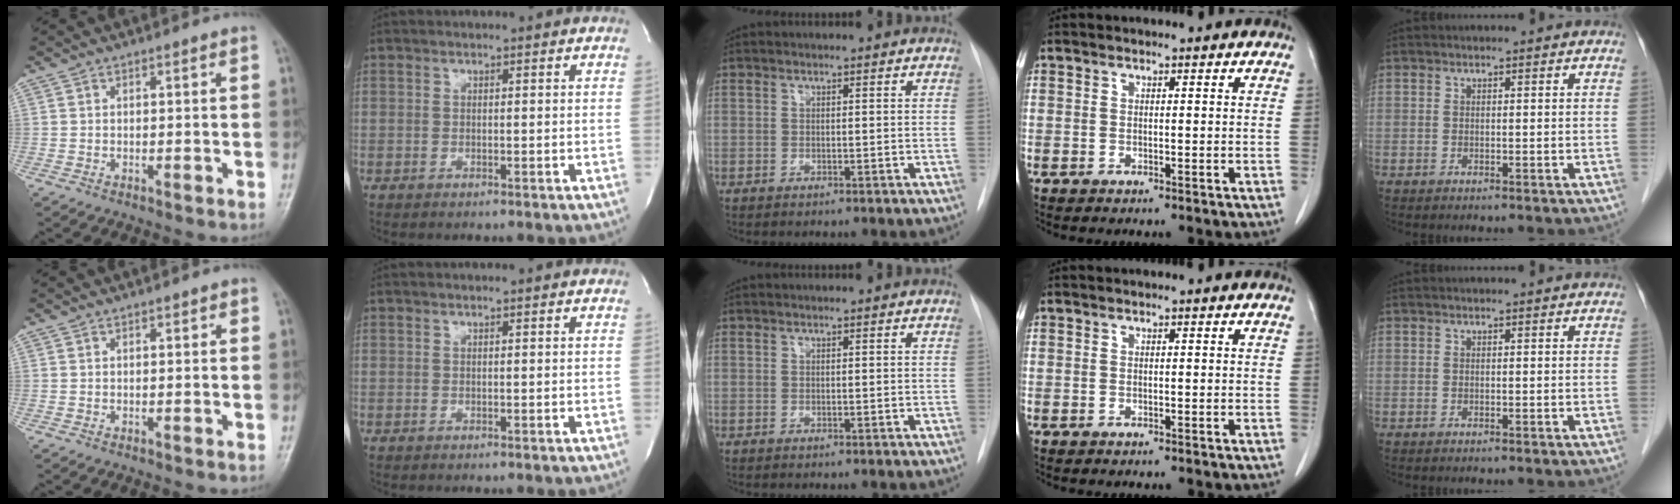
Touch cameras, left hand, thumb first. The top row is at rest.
{"index": {"total": 0.7, "force": [0.7, 0.0, 0.2], "torque": [-0.009, 0.003, 0.009]}}